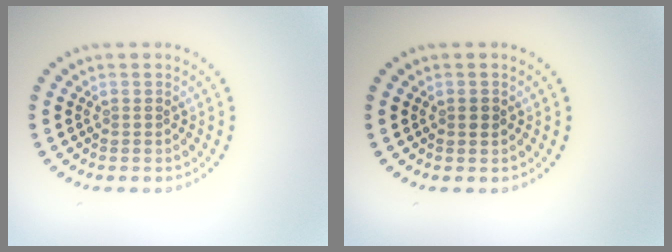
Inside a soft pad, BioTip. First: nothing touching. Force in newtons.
{"total": 0.8, "press": 0.8, "slide": 0.1}